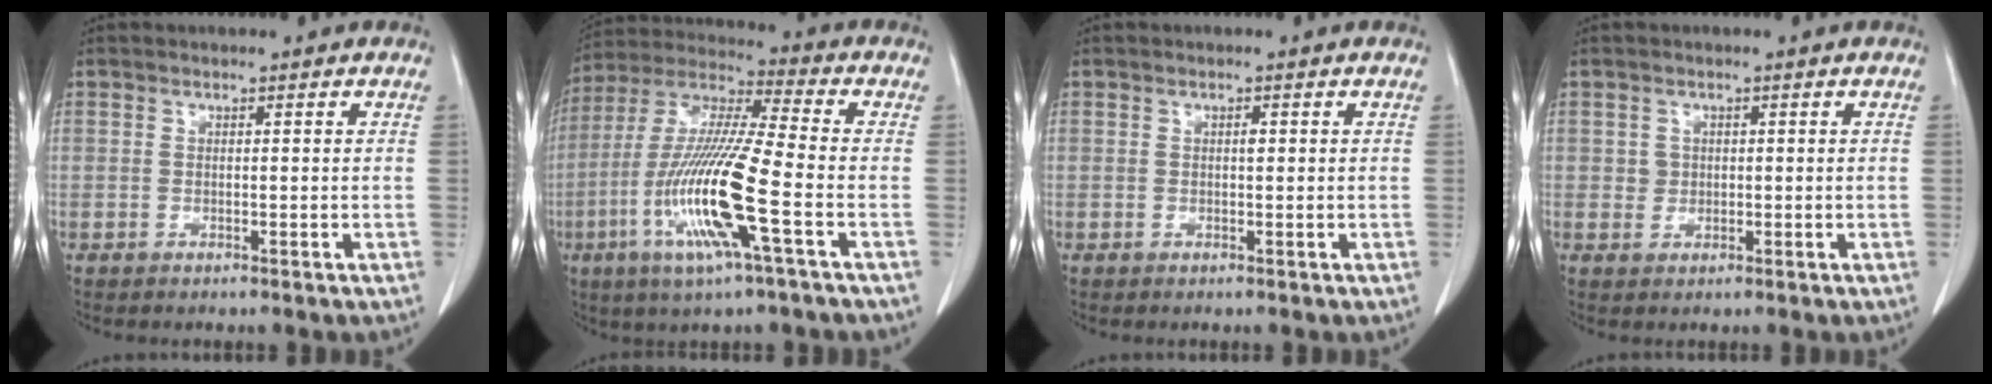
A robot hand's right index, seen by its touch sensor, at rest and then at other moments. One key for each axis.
{"total": 16.3, "fx": -5.2, "fy": 0.3, "fz": 15.5, "tx": -0.322, "ty": -0.016, "tz": -0.105}
{"total": 0.6, "fx": 0.1, "fy": 0.2, "fz": 0.6, "tx": -0.011, "ty": 0.001, "tz": 0.001}
{"total": 1.5, "fx": 0.2, "fy": 1.5, "fz": 0.3, "tx": -0.002, "ty": 0.002, "tz": 0.004}